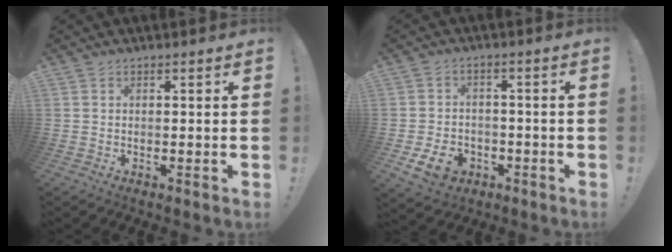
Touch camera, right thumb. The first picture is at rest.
{"total": 8.9, "force": [-3.8, 6.5, 4.7], "torque": [-0.067, 0.026, -0.064]}